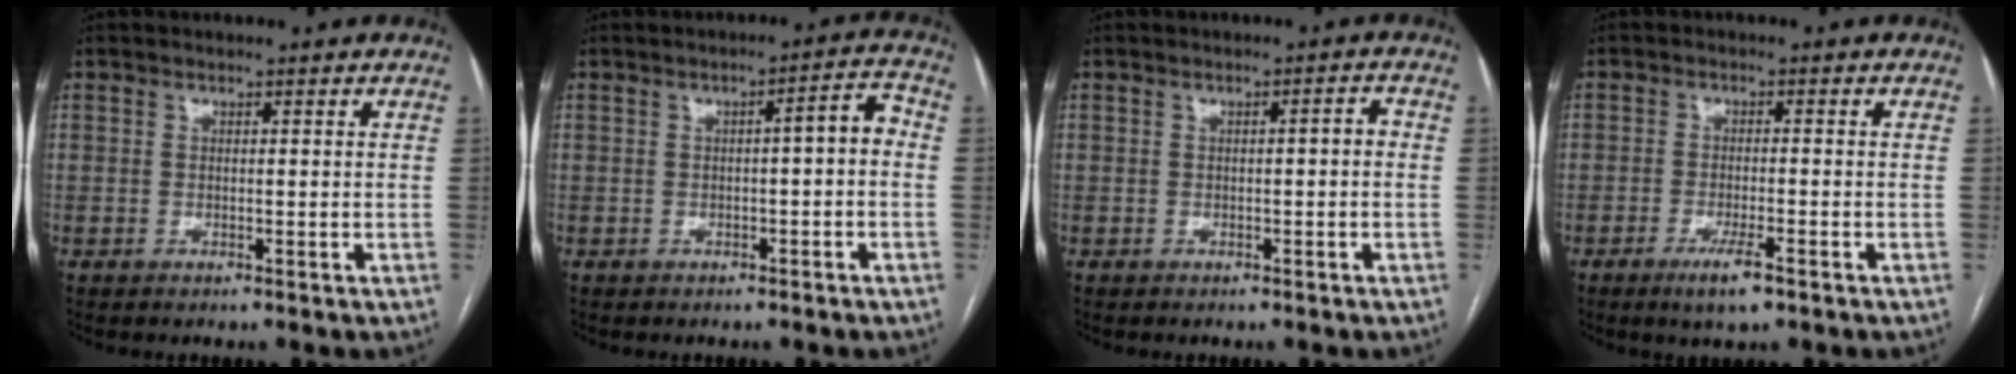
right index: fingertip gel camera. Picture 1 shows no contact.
{"total": 3.9, "force": [-0.4, 0.7, 3.8], "torque": [-0.047, 0.020, -0.005]}
{"total": 1.6, "force": [-0.2, 0.4, 1.5], "torque": [-0.021, 0.005, -0.002]}
{"total": 4.2, "force": [-2.6, 0.6, 3.2], "torque": [-0.063, -0.006, -0.042]}